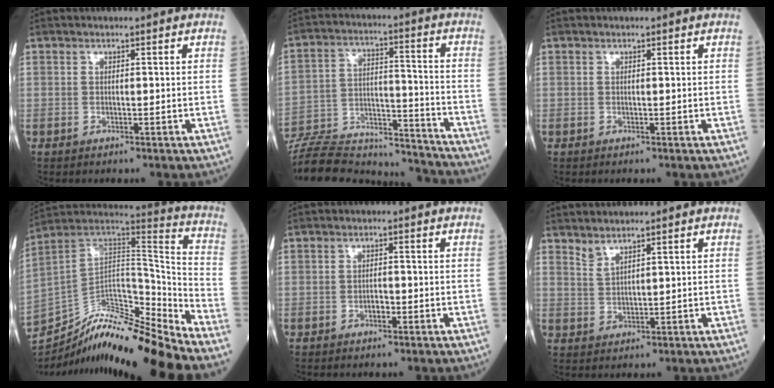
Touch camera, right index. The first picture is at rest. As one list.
[{"total": 23.2, "force": [-21.8, 4.6, 6.3], "torque": [-0.140, 0.010, -0.336]}, {"total": 0.0}, {"total": 17.7, "force": [-16.2, 0.2, 7.0], "torque": [-0.111, 0.053, -0.280]}, {"total": 1.3, "force": [-0.8, 0.6, 0.9], "torque": [-0.014, 0.003, -0.014]}, {"total": 1.9, "force": [1.8, 0.0, 0.7], "torque": [-0.016, -0.007, 0.040]}]